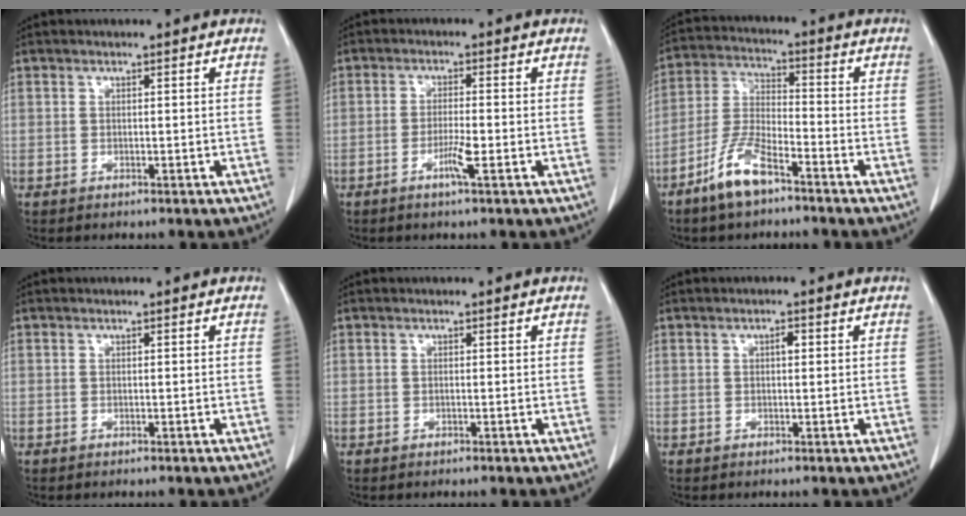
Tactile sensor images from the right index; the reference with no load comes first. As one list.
[{"total": 3.4, "force": [-1.6, -0.1, 3.1], "torque": [-0.062, -0.004, -0.032]}, {"total": 8.2, "force": [-5.5, 2.2, 5.7], "torque": [-0.126, -0.006, -0.109]}, {"total": 0.0}, {"total": 0.0}, {"total": 1.2, "force": [0.3, 0.5, 1.0], "torque": [-0.017, 0.003, 0.003]}]